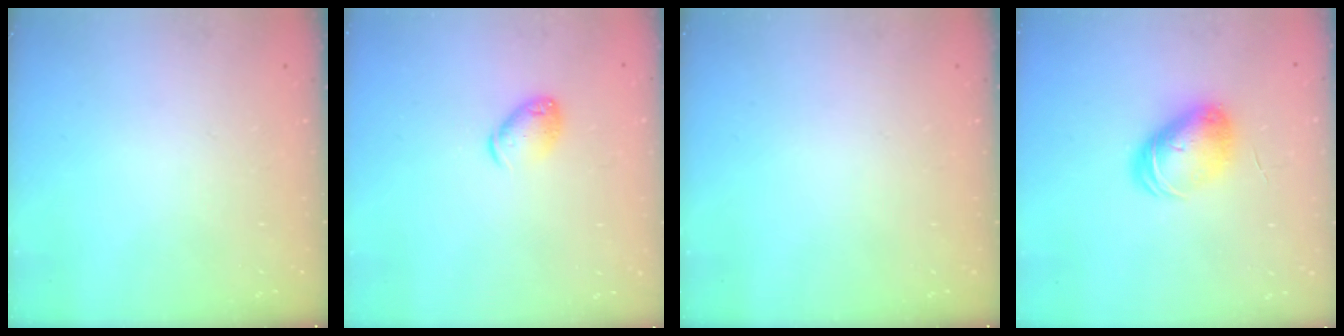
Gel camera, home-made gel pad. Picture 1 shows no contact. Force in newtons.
{"total": 7.1, "press": 7.1, "slide": 0.6}
{"total": 0.0}
{"total": 9.5, "press": 9.5, "slide": 0.2}